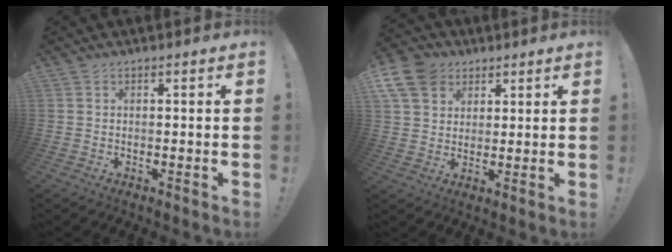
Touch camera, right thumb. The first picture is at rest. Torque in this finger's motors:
{"motor_torque": [0.29, 0.30, 0.30, 0.00, 0.24]}